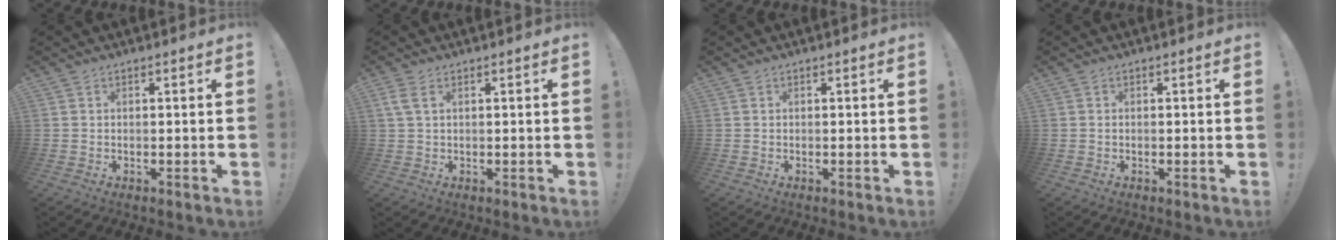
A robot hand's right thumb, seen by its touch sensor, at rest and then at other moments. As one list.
[{"total": 3.6, "force": [1.4, 1.7, 2.8], "torque": [-0.068, 0.003, 0.027]}, {"total": 0.0}, {"total": 0.0}]